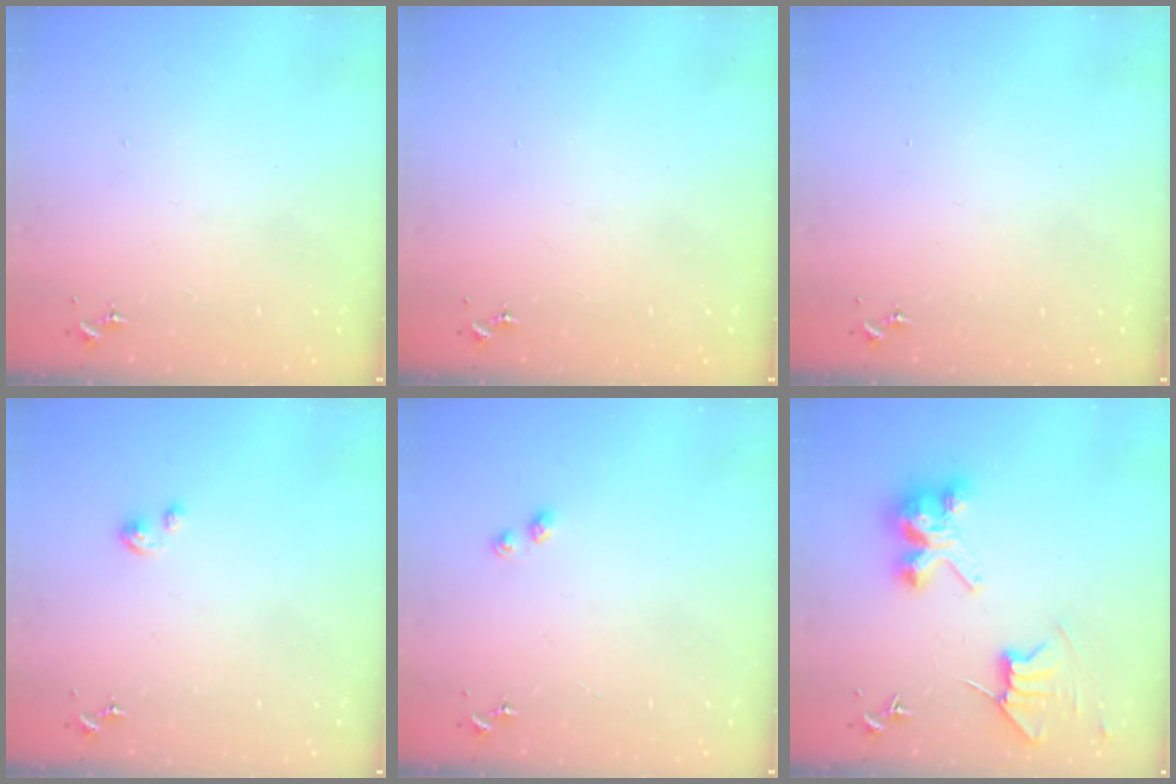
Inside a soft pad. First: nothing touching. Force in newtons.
{"total": 0.0}
{"total": 0.0}
{"total": 3.3, "press": 3.3, "slide": 0.3}
{"total": 3.2, "press": 3.2, "slide": 0.4}
{"total": 9.5, "press": 9.5, "slide": 0.7}